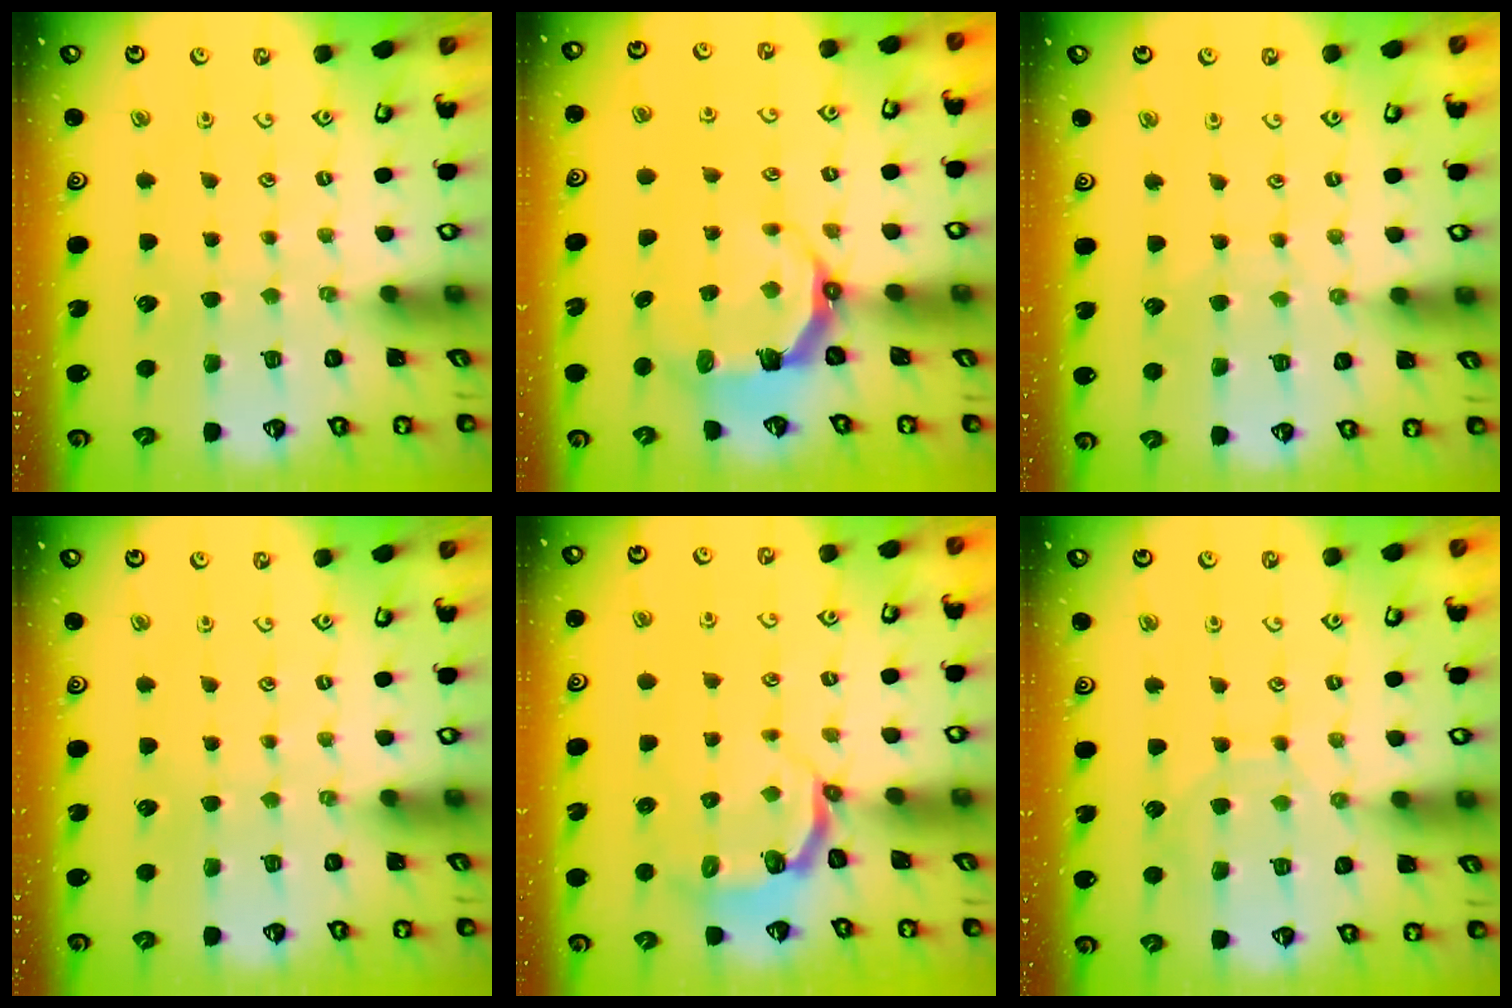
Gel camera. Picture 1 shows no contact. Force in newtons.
{"total": 6.0, "press": 4.3, "slide": 4.2}
{"total": 4.0, "press": 3.9, "slide": 0.5}
{"total": 0.0}
{"total": 3.9, "press": 3.0, "slide": 2.6}
{"total": 7.7, "press": 7.7, "slide": 0.3}